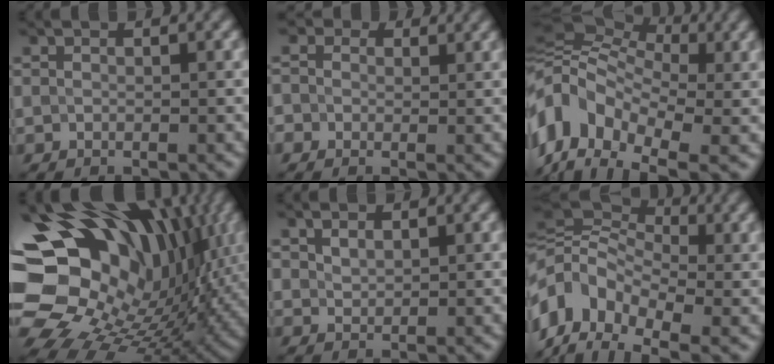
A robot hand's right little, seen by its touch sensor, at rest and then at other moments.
{"total": 4.7, "force": [2.2, 3.7, 1.9], "torque": [-0.035, 0.019, 0.001]}
{"total": 12.1, "force": [-2.6, 8.2, 8.5], "torque": [-0.182, 0.021, -0.041]}
{"total": 19.4, "force": [3.4, 14.5, 12.5], "torque": [-0.236, -0.007, 0.079]}
{"total": 1.3, "force": [0.8, 0.8, 0.6], "torque": [-0.013, -0.002, 0.020]}
{"total": 11.9, "force": [-2.4, 8.6, 7.9], "torque": [-0.180, 0.010, -0.038]}